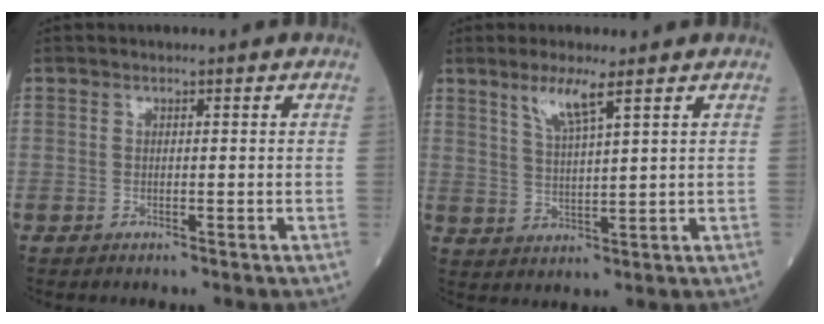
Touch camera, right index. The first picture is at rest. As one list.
[{"total": 5.1, "force": [3.3, 0.0, 3.9], "torque": [-0.078, -0.005, 0.065]}]